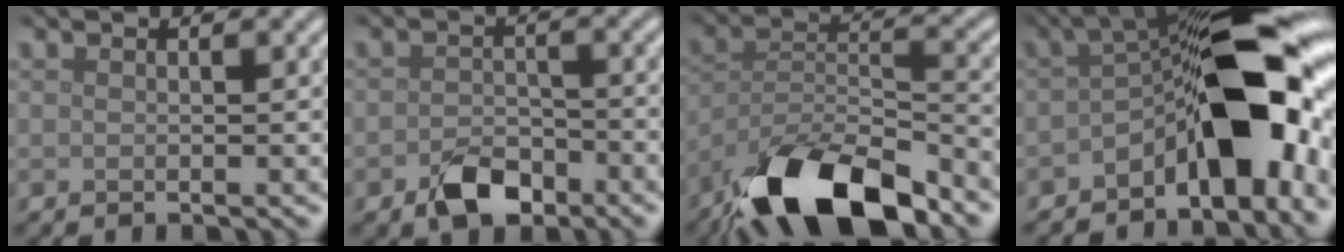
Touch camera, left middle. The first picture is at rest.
{"total": 3.9, "force": [-2.4, 2.3, 2.0], "torque": [-0.033, -0.001, -0.047]}
{"total": 12.4, "force": [-9.2, 4.1, 7.3], "torque": [-0.137, 0.000, -0.173]}
{"total": 11.9, "force": [-3.2, 5.7, 10.0], "torque": [-0.132, 0.014, -0.058]}